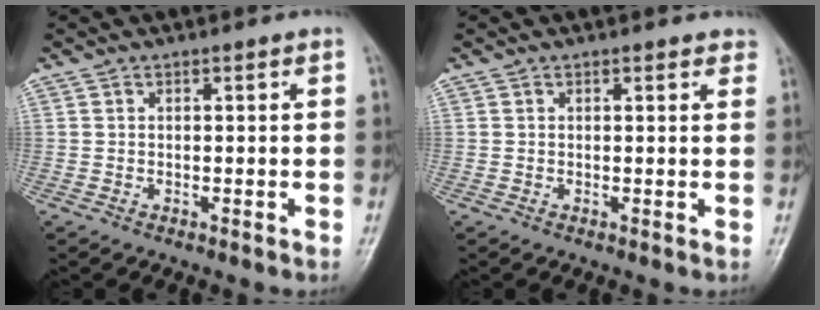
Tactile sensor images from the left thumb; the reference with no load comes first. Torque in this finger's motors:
{"motor_torque": [-0.07, -0.07, -0.06, 0.25, 0.03]}